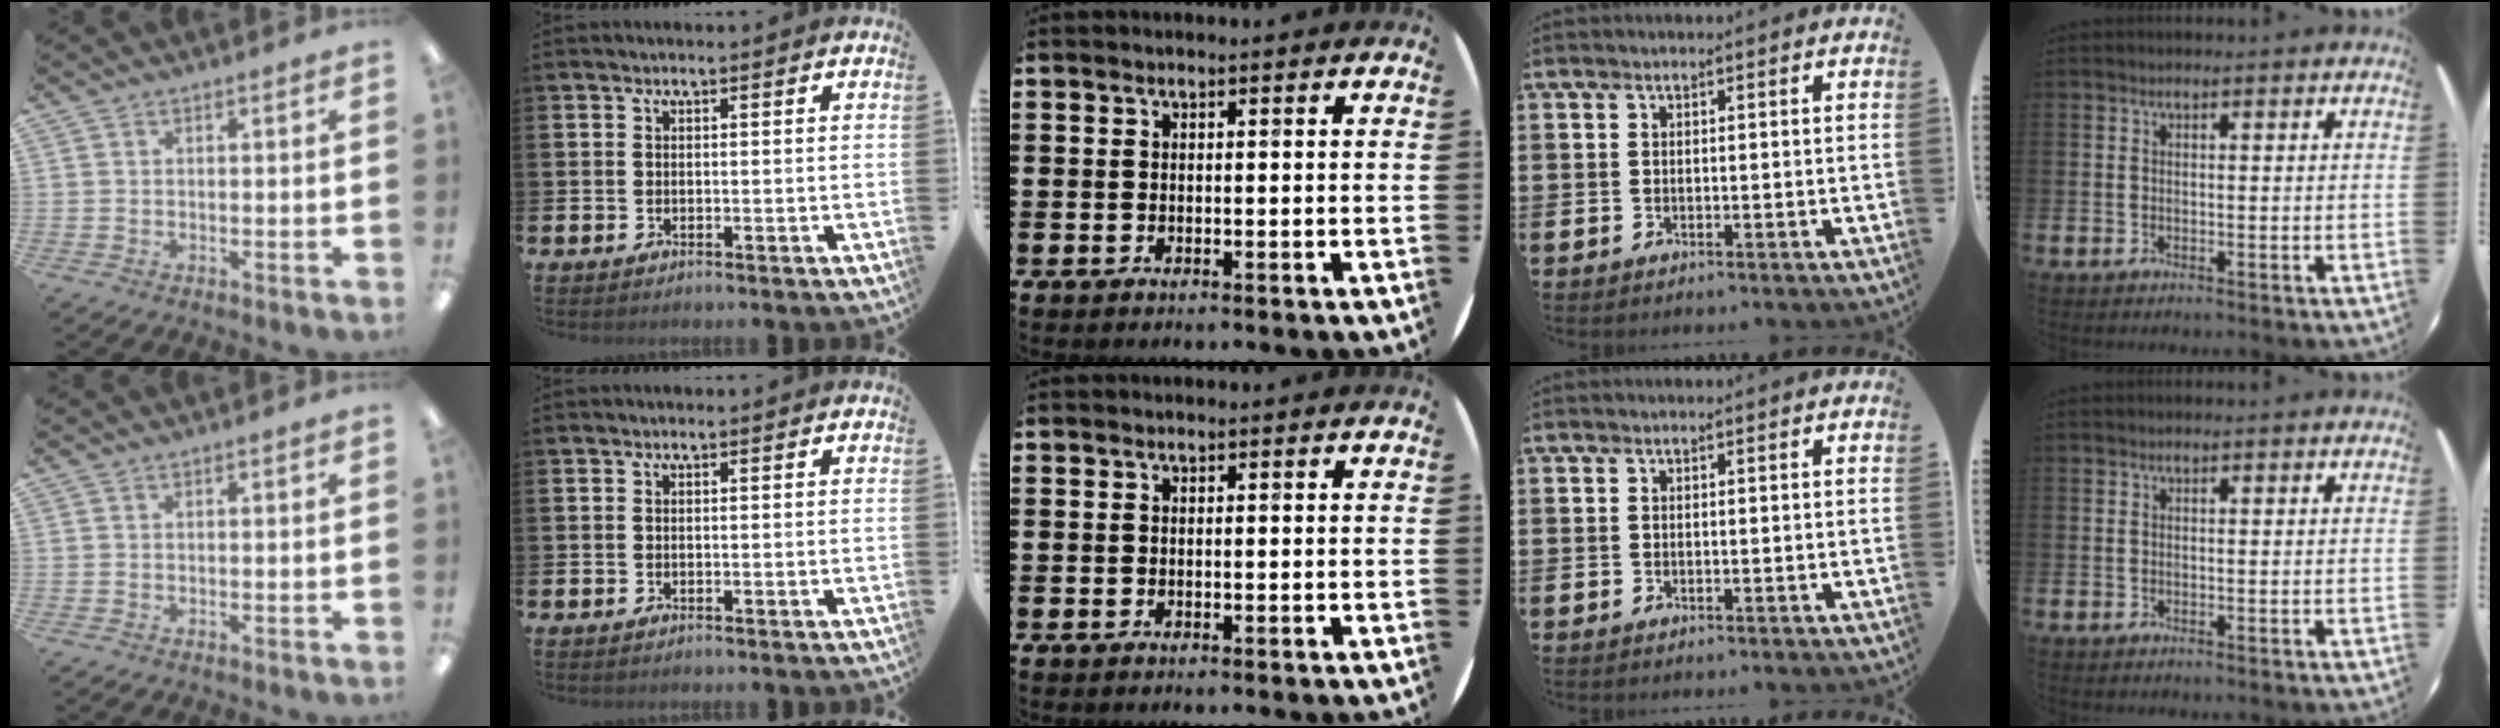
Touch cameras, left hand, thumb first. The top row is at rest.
{}